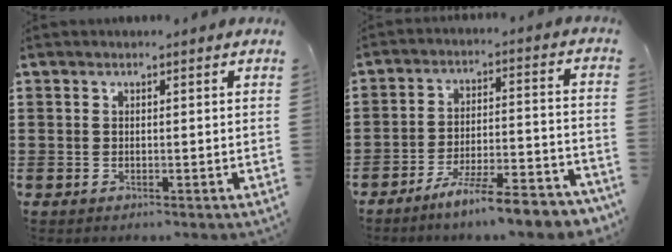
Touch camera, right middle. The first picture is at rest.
{"total": 8.7, "force": [-7.5, -0.1, 4.4], "torque": [-0.074, 0.002, -0.141]}